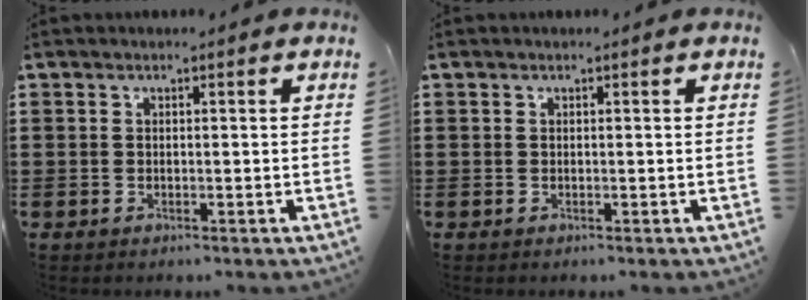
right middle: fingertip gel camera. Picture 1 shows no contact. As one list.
[{"total": 0.0}]